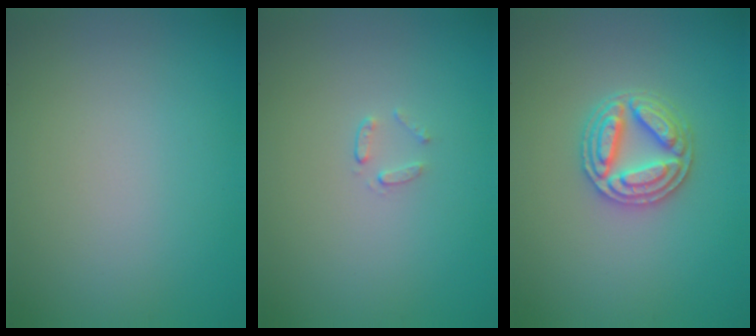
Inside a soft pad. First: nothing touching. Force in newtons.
{"total": 0.7, "press": 0.4, "slide": 0.6}
{"total": 3.6, "press": 3.5, "slide": 0.8}